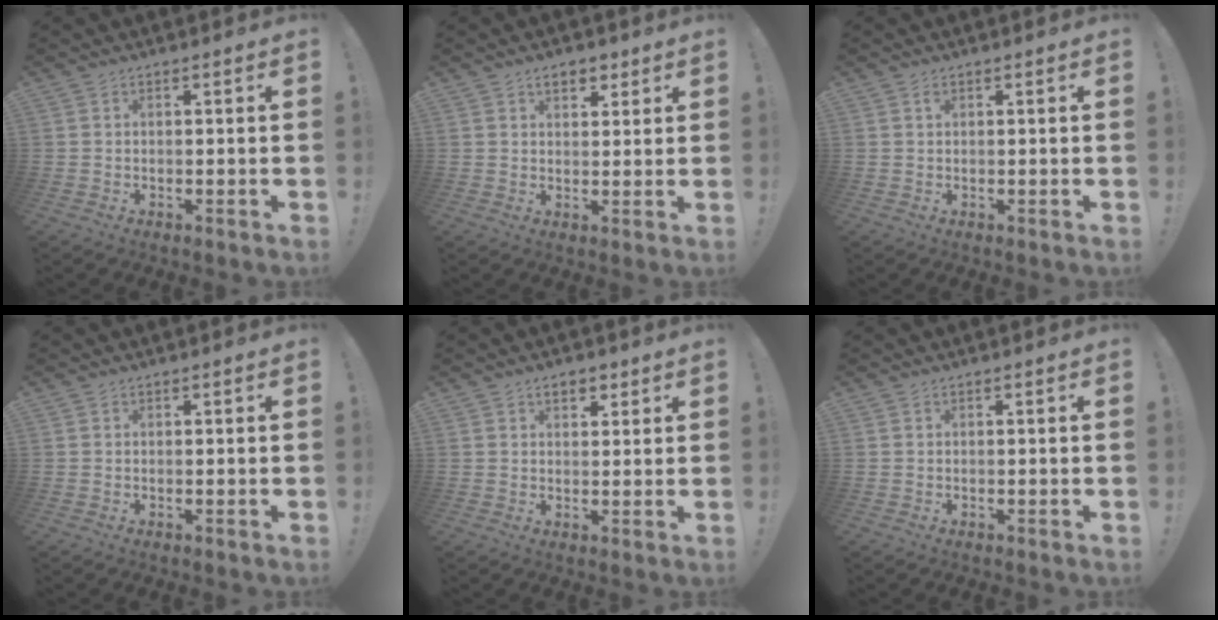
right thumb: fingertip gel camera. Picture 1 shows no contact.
{"total": 5.1, "force": [2.7, 3.3, 2.7], "torque": [-0.032, -0.002, 0.048]}
{"total": 0.6, "force": [0.2, 0.5, 0.3], "torque": [-0.008, 0.002, 0.004]}
{"total": 0.0}
{"total": 4.1, "force": [2.2, 2.6, 2.2], "torque": [-0.021, -0.004, 0.036]}
{"total": 0.0}